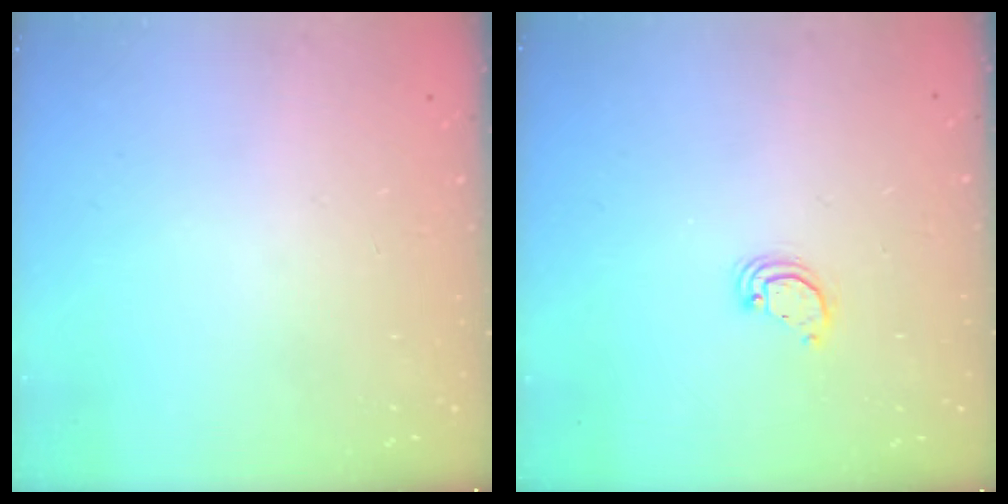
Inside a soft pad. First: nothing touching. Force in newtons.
{"total": 3.5, "press": 3.5, "slide": 0.3}